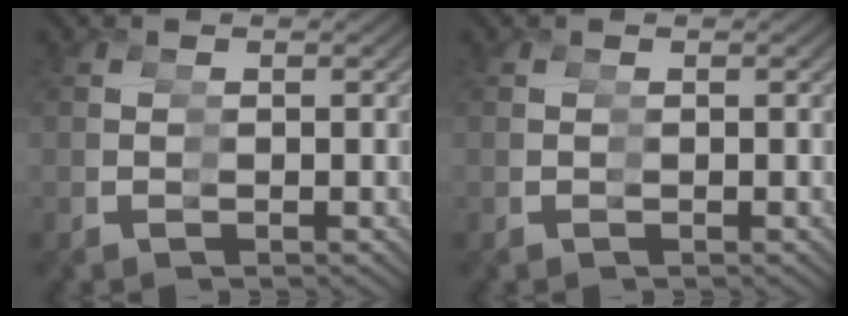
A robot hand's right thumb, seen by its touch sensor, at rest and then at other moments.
{"total": 0.0}